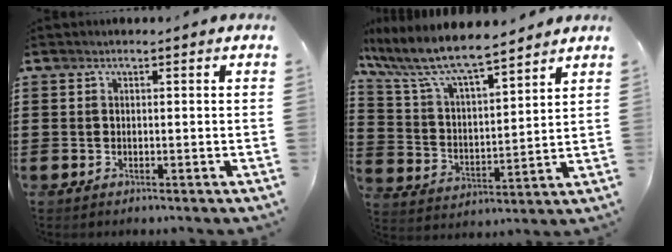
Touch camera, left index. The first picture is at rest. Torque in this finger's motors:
{"motor_torque": [1.33, -0.81, 0.91, 0.21]}